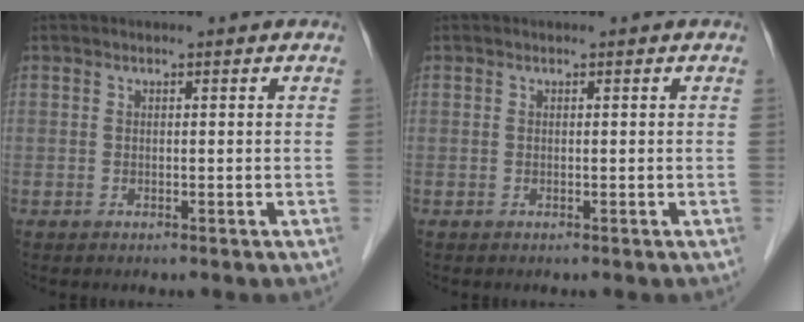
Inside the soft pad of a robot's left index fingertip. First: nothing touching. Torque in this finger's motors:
{"motor_torque": [0.00, 0.00, -0.01, 0.00]}